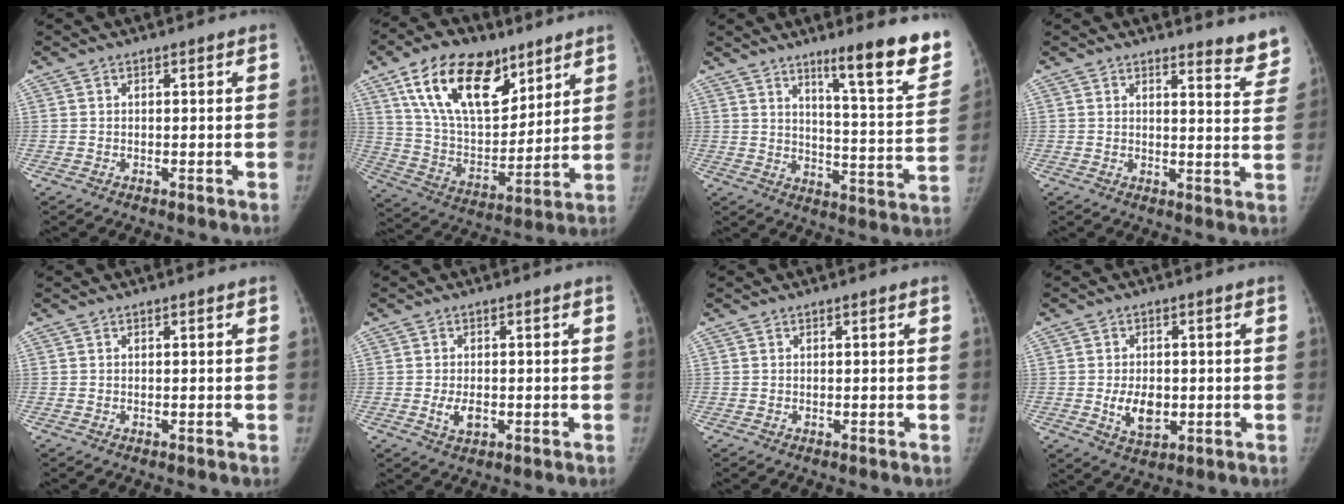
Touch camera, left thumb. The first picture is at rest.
{"total": 22.1, "force": [12.6, 11.9, 13.8], "torque": [-0.206, -0.043, 0.229]}
{"total": 17.5, "force": [11.4, 2.2, 13.1], "torque": [-0.139, -0.079, 0.168]}
{"total": 6.8, "force": [6.4, 1.4, 1.8], "torque": [0.007, -0.051, 0.060]}
{"total": 0.0}
{"total": 3.5, "force": [-0.7, 2.1, 2.7], "torque": [-0.047, -0.003, -0.007]}
{"total": 0.0}
{"total": 6.6, "force": [-0.8, 4.3, 4.9], "torque": [-0.065, -0.006, -0.003]}